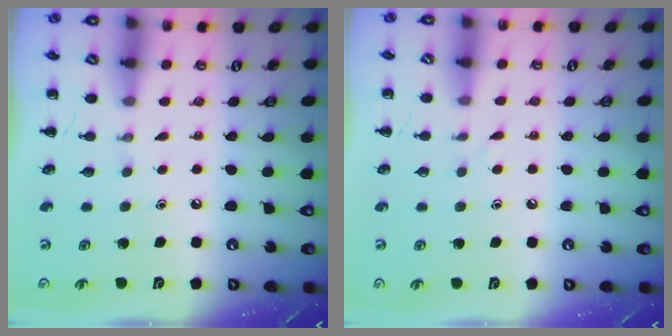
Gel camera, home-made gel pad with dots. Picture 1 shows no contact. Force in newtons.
{"total": 2.9, "press": 2.7, "slide": 1.0}